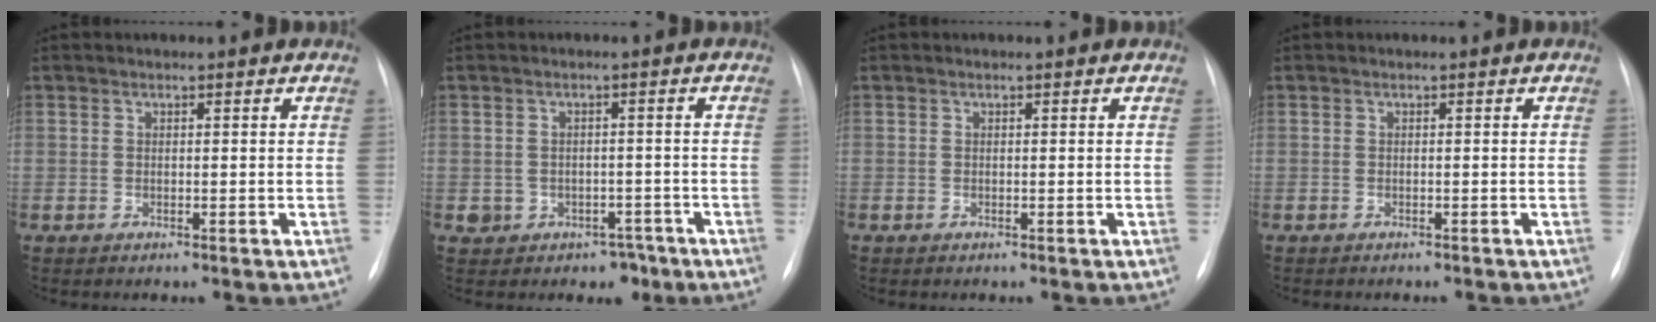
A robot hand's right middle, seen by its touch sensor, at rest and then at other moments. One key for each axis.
{"total": 4.3, "fx": -2.1, "fy": 3.8, "fz": 0.6, "tx": 0.001, "ty": 0.020, "tz": -0.017}
{"total": 0.0}
{"total": 2.3, "fx": -1.9, "fy": 0.7, "fz": 1.0, "tx": -0.015, "ty": -0.005, "tz": -0.018}